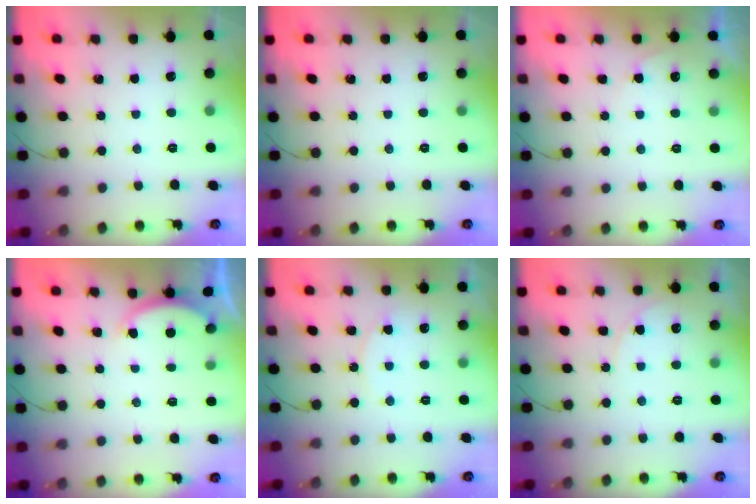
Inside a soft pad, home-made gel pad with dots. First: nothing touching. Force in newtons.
{"total": 0.0}
{"total": 4.4, "press": 4.4, "slide": 0.1}
{"total": 1.9, "press": 1.8, "slide": 0.5}
{"total": 4.4, "press": 4.4, "slide": 0.4}
{"total": 4.5, "press": 4.5, "slide": 0.7}